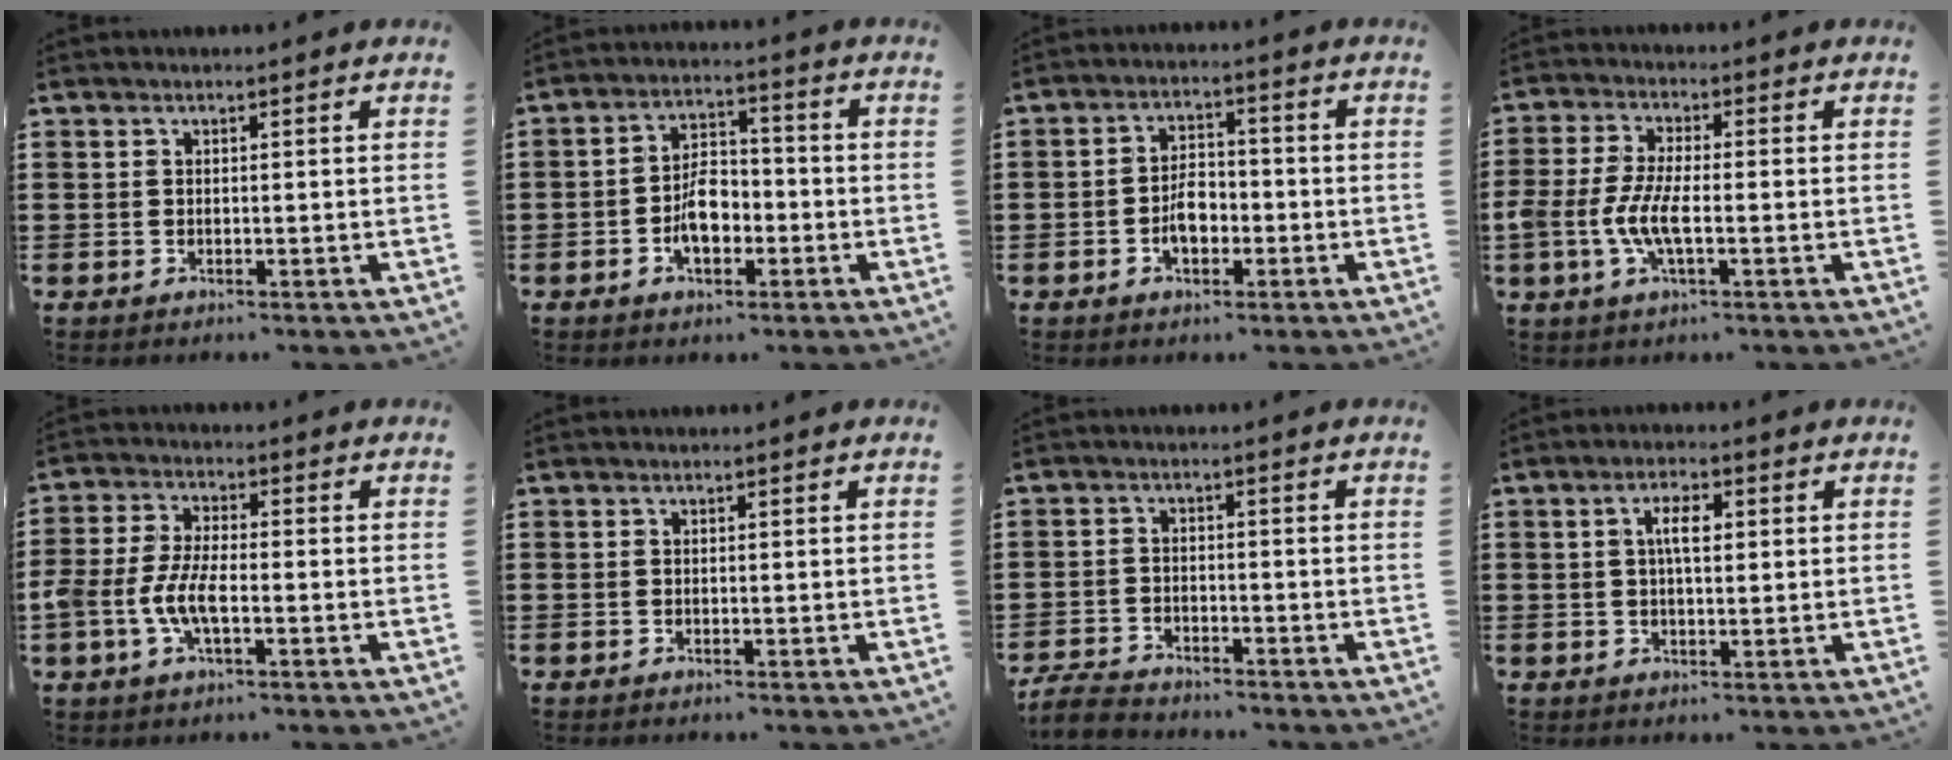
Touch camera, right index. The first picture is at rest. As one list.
[{"total": 6.1, "force": [-1.9, 3.6, 4.6], "torque": [-0.083, 0.006, -0.037]}, {"total": 4.6, "force": [-1.4, 2.7, 3.4], "torque": [-0.059, 0.003, -0.030]}, {"total": 6.3, "force": [-1.9, 2.1, 5.6], "torque": [-0.136, -0.009, -0.044]}, {"total": 6.1, "force": [-2.0, 2.3, 5.2], "torque": [-0.128, -0.010, -0.045]}, {"total": 0.0}, {"total": 4.5, "force": [-4.3, 0.7, 0.9], "torque": [-0.036, -0.004, -0.093]}, {"total": 3.7, "force": [0.5, 1.4, 3.4], "torque": [-0.068, 0.007, 0.006]}]